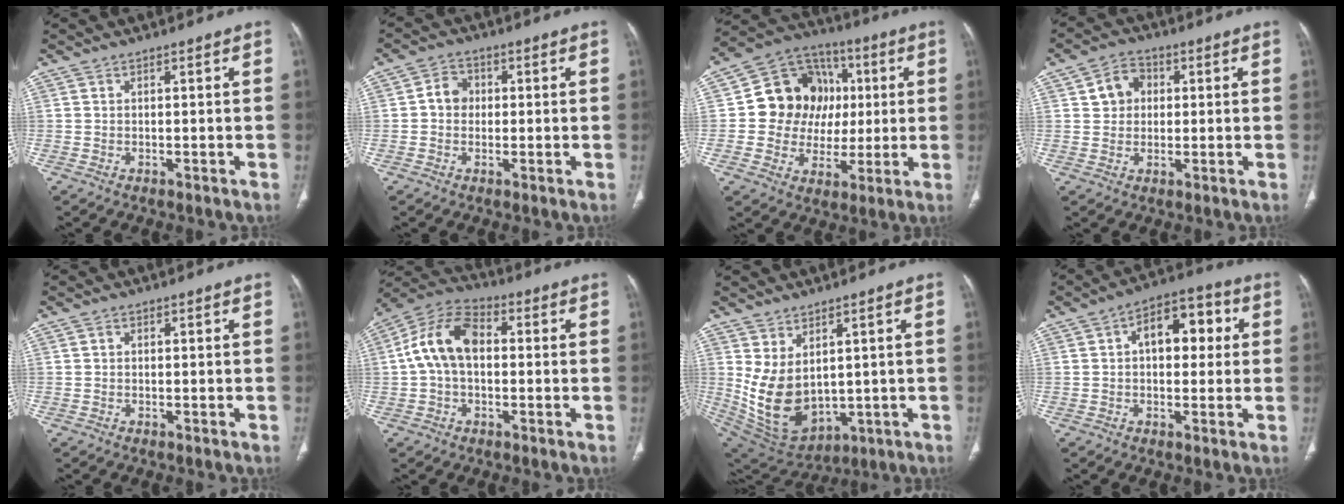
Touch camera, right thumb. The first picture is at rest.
{"total": 4.4, "force": [0.2, 3.9, 2.2], "torque": [-0.020, 0.013, -0.004]}
{"total": 17.1, "force": [2.0, 14.7, 8.4], "torque": [-0.088, 0.023, 0.042]}
{"total": 6.3, "force": [1.4, 5.3, 2.9], "torque": [-0.025, 0.005, 0.019]}
{"total": 0.7, "force": [0.1, 0.6, 0.3], "torque": [-0.001, 0.002, 0.001]}
{"total": 12.5, "force": [0.9, 8.1, 9.5], "torque": [-0.174, 0.034, 0.005]}
{"total": 12.6, "force": [1.7, 8.2, 9.4], "torque": [-0.160, -0.021, 0.069]}
{"total": 11.0, "force": [2.2, 6.4, 8.7], "torque": [-0.097, 0.026, 0.027]}